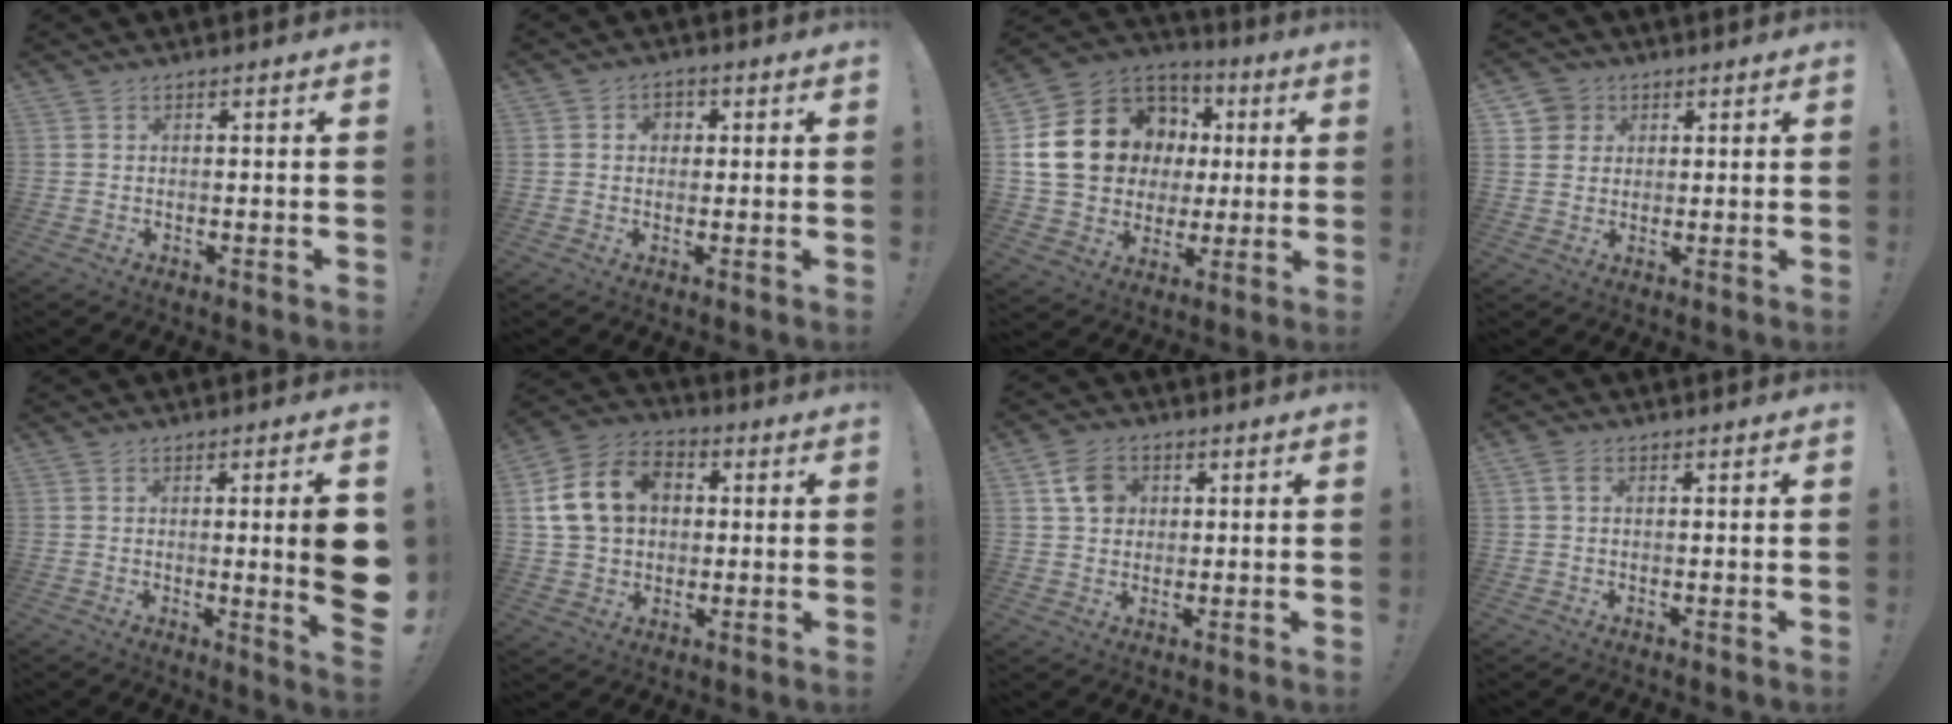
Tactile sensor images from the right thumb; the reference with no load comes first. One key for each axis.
{"total": 3.1, "fx": 0.4, "fy": 2.8, "fz": 1.3, "tx": -0.013, "ty": 0.000, "tz": 0.004}
{"total": 19.9, "fx": 4.9, "fy": 16.5, "fz": 10.2, "tx": -0.151, "ty": -0.008, "tz": 0.125}
{"total": 5.0, "fx": 2.1, "fy": 4.5, "fz": 0.6, "tx": -0.012, "ty": -0.008, "tz": 0.040}
{"total": 9.3, "fx": 0.6, "fy": -0.1, "fz": 9.3, "tx": -0.132, "ty": -0.018, "tz": 0.005}
{"total": 16.7, "fx": 3.7, "fy": 13.0, "fz": 9.7, "tx": -0.150, "ty": 0.005, "tz": 0.076}
{"total": 7.5, "fx": 2.6, "fy": 6.2, "fz": 3.3, "tx": -0.051, "ty": 0.004, "tz": 0.052}
{"total": 2.4, "fx": 0.8, "fy": 1.5, "fz": 1.7, "tx": -0.028, "ty": 0.002, "tz": 0.013}